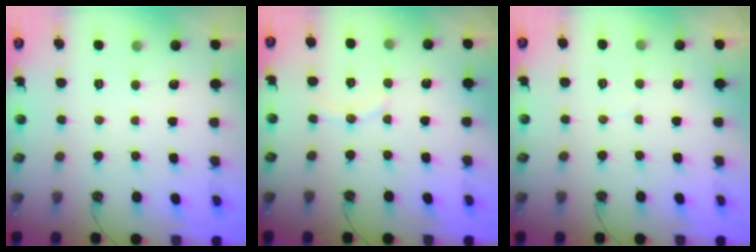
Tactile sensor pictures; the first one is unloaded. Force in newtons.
{"total": 5.8, "press": 5.3, "slide": 2.2}
{"total": 2.6, "press": 2.0, "slide": 1.6}